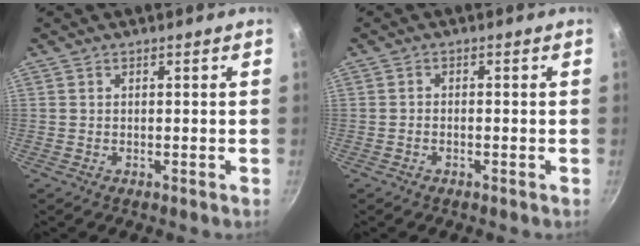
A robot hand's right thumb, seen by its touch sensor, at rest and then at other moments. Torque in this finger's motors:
{"motor_torque": [-0.29, 0.09, -0.10, 0.10, 0.02]}